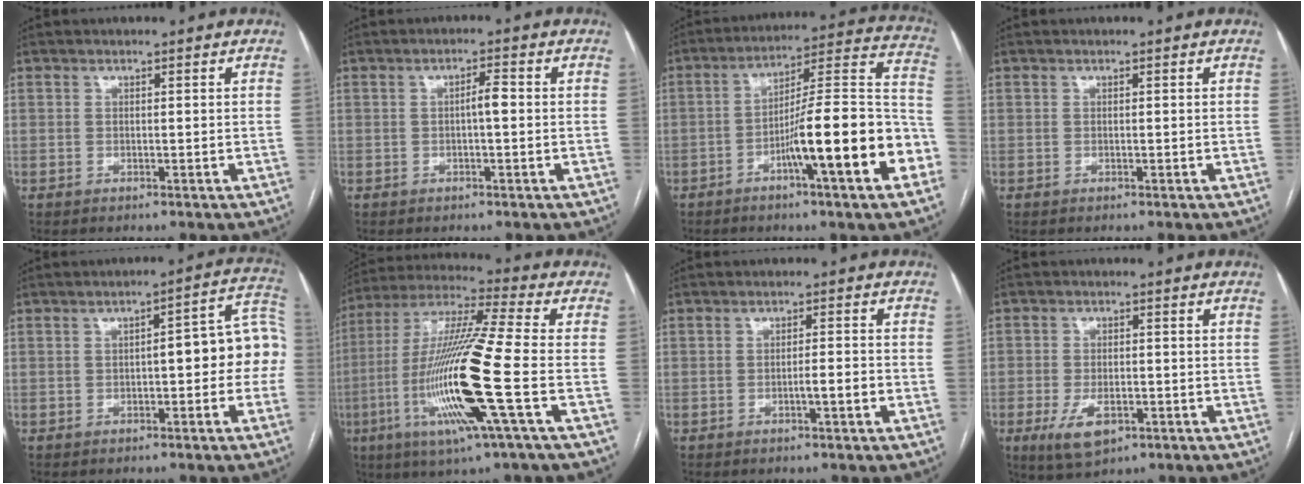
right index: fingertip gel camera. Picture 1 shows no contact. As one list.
[{"total": 2.3, "force": [-0.2, 0.4, 2.2], "torque": [-0.036, 0.005, -0.004]}, {"total": 18.1, "force": [-6.7, 1.1, 16.8], "torque": [-0.214, 0.020, -0.099]}, {"total": 0.0}, {"total": 10.2, "force": [-0.6, 2.7, 9.8], "torque": [-0.120, 0.047, -0.008]}, {"total": 19.3, "force": [-5.2, -0.2, 18.5], "torque": [-0.384, -0.019, -0.107]}, {"total": 2.3, "force": [-1.0, 0.1, 2.0], "torque": [-0.030, 0.001, -0.017]}, {"total": 6.2, "force": [-2.8, 3.2, 4.6], "torque": [-0.089, -0.007, -0.039]}]